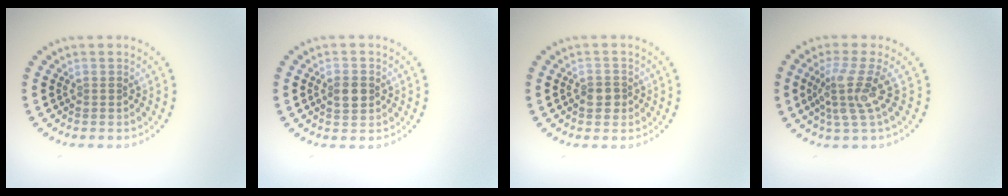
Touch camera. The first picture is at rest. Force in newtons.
{"total": 2.6, "press": 2.6, "slide": 0.1}
{"total": 1.7, "press": 1.6, "slide": 0.5}
{"total": 3.6, "press": 2.4, "slide": 2.6}